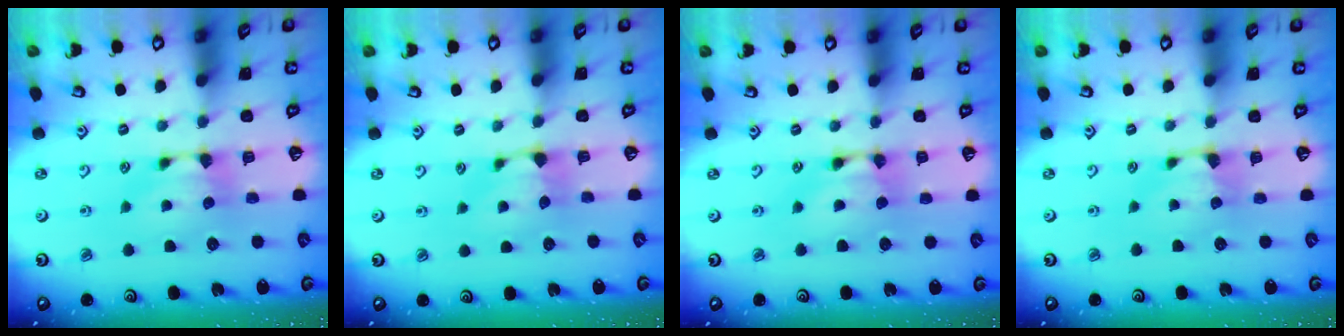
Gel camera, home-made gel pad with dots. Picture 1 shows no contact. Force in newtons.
{"total": 0.9, "press": 0.2, "slide": 0.9}
{"total": 2.0, "press": 2.0, "slide": 0.1}
{"total": 0.8, "press": 0.2, "slide": 0.8}